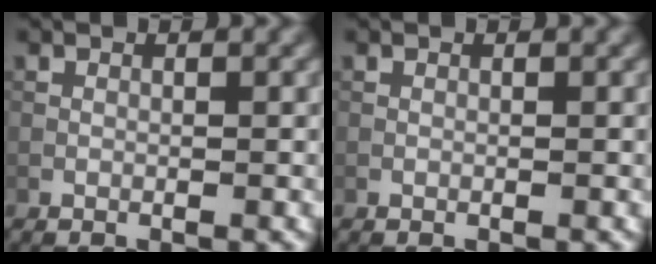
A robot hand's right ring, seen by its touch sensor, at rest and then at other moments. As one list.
[{"total": 0.0}]